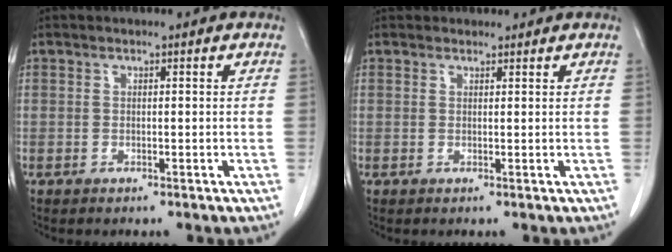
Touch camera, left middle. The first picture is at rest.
{"total": 1.7, "force": [1.6, 0.6, -0.2], "torque": [0.004, 0.017, 0.024]}